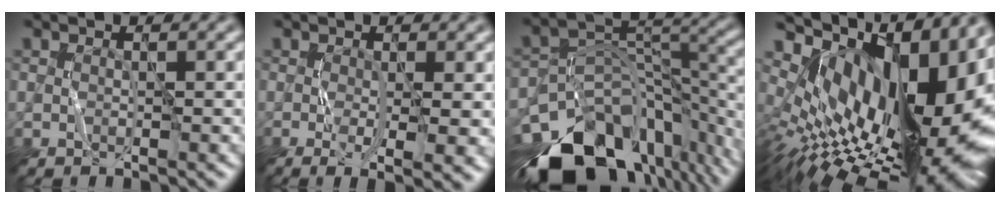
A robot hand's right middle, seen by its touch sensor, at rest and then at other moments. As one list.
[{"total": 4.2, "force": [-0.9, 0.9, 4.1], "torque": [-0.069, -0.013, -0.006]}, {"total": 15.2, "force": [-10.1, 8.7, 7.2], "torque": [-0.158, -0.004, -0.146]}, {"total": 18.2, "force": [4.4, 9.6, 14.9], "torque": [-0.229, 0.020, 0.081]}]